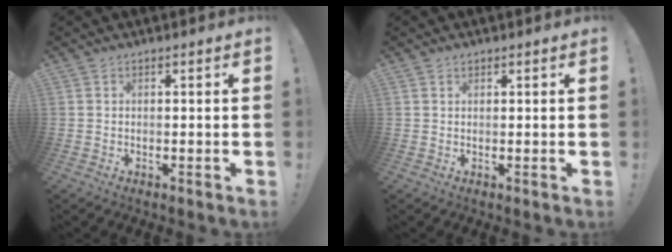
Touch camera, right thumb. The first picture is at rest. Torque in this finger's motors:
{"motor_torque": [-0.09, 0.11, 0.41, -0.06, -0.03]}